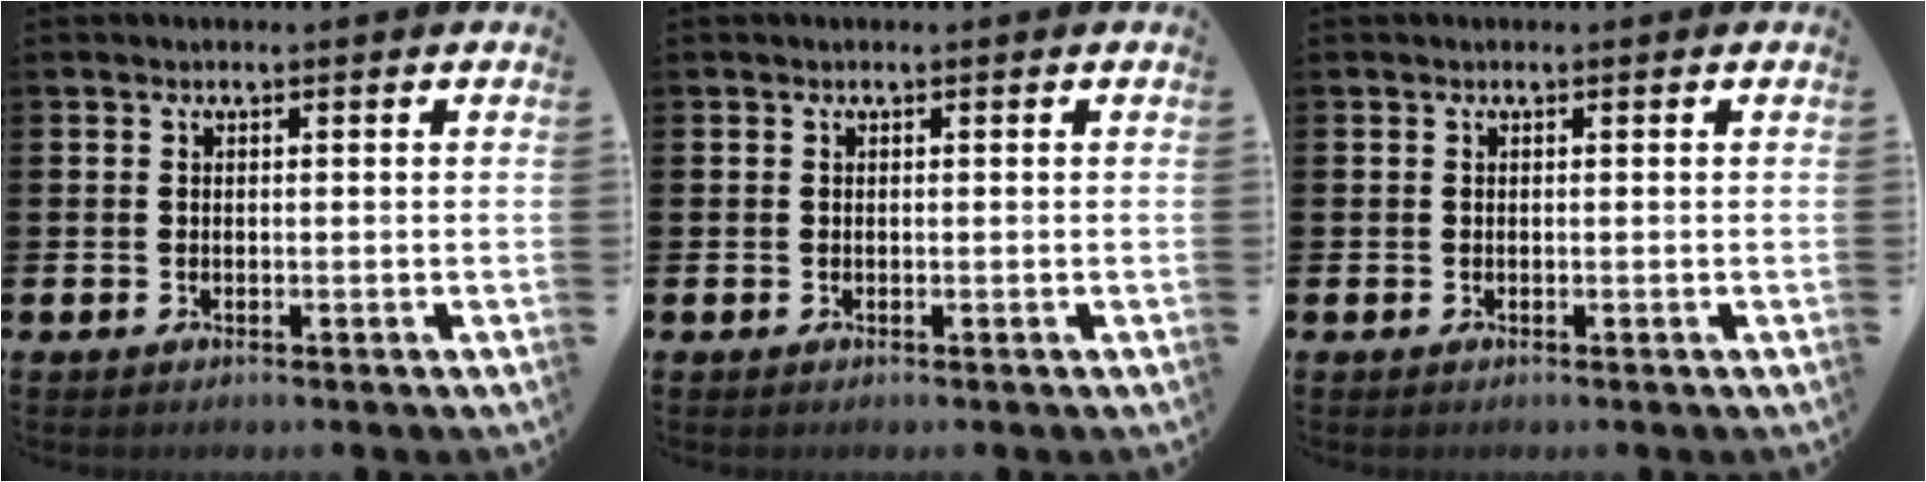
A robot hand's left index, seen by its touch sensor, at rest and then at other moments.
{"total": 0.0}
{"total": 0.0}